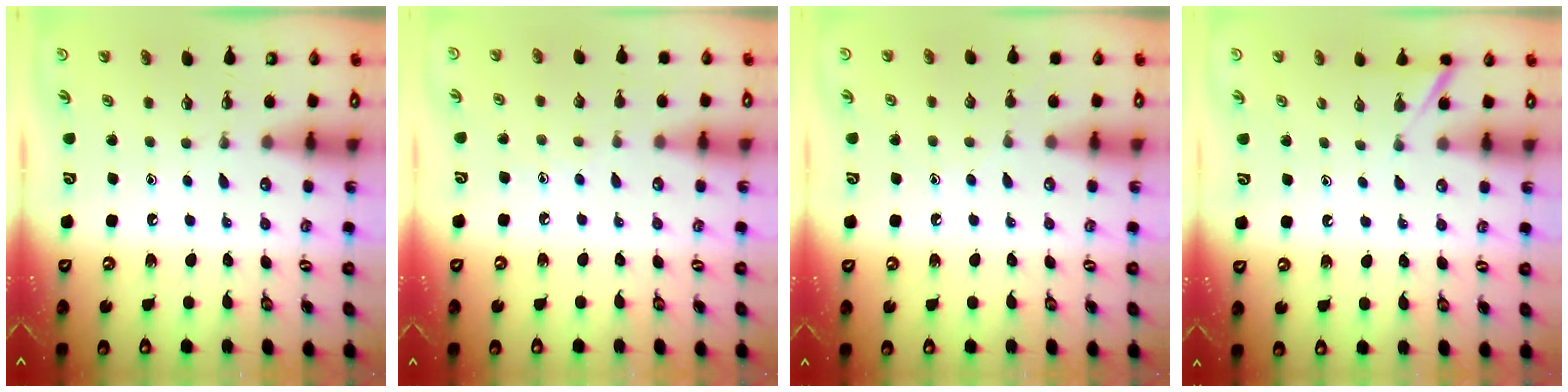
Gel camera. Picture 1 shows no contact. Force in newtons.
{"total": 4.4, "press": 4.3, "slide": 0.6}
{"total": 5.0, "press": 5.0, "slide": 0.5}
{"total": 2.4, "press": 2.4, "slide": 0.2}